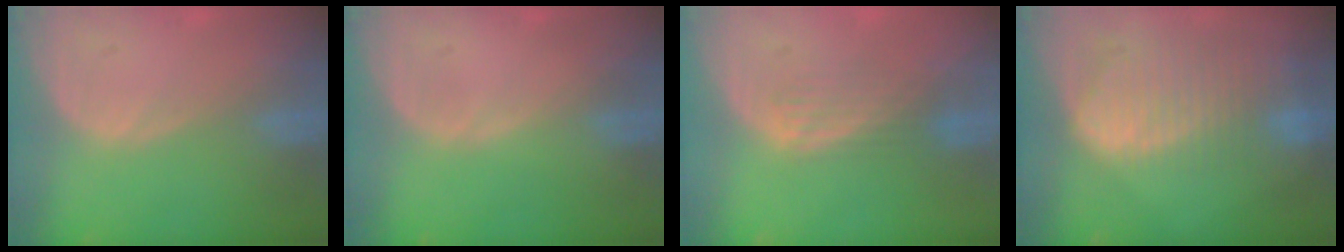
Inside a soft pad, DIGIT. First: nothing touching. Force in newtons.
{"total": 0.0}
{"total": 3.8, "press": 3.2, "slide": 2.0}
{"total": 10.6, "press": 9.1, "slide": 5.4}